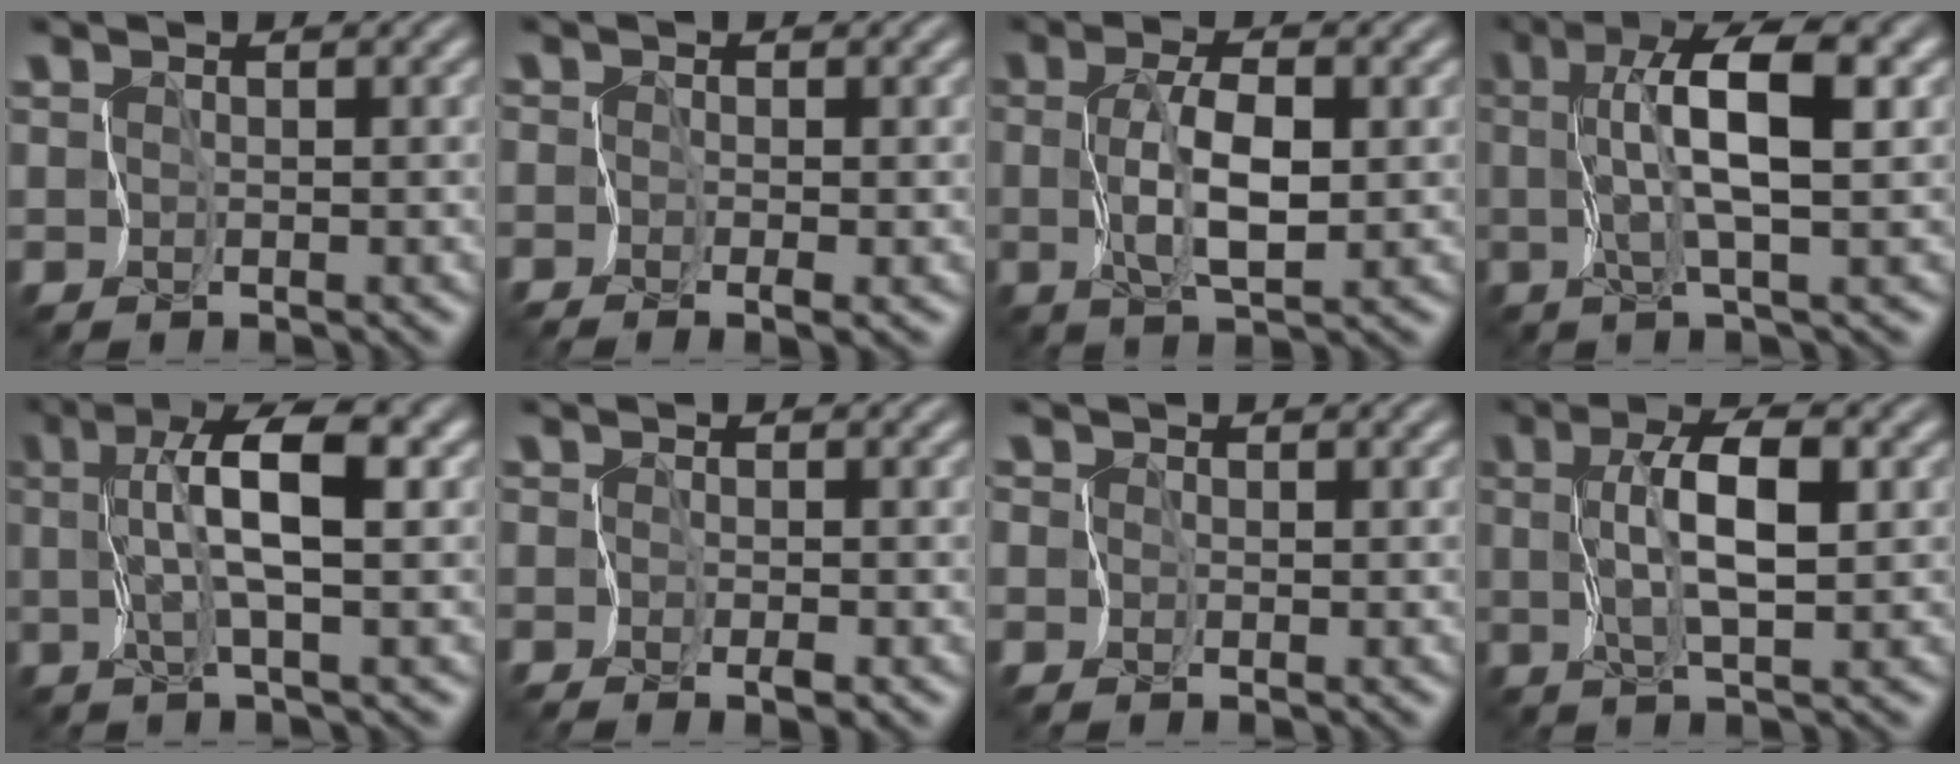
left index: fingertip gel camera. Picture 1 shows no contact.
{"total": 1.0, "force": [-0.7, -0.1, 0.6], "torque": [-0.014, -0.006, -0.017]}
{"total": 3.8, "force": [0.0, 1.1, 3.7], "torque": [-0.078, -0.002, 0.003]}
{"total": 6.1, "force": [1.1, 0.8, 6.0], "torque": [-0.101, 0.008, 0.014]}
{"total": 4.9, "force": [0.8, 0.5, 4.9], "torque": [-0.090, 0.008, 0.008]}
{"total": 1.1, "force": [-1.0, 0.1, 0.6], "torque": [-0.013, -0.006, -0.020]}
{"total": 1.1, "force": [0.0, 1.0, 0.5], "torque": [-0.001, 0.006, -0.010]}
{"total": 4.3, "force": [0.5, 0.8, 4.2], "torque": [-0.083, 0.005, 0.009]}